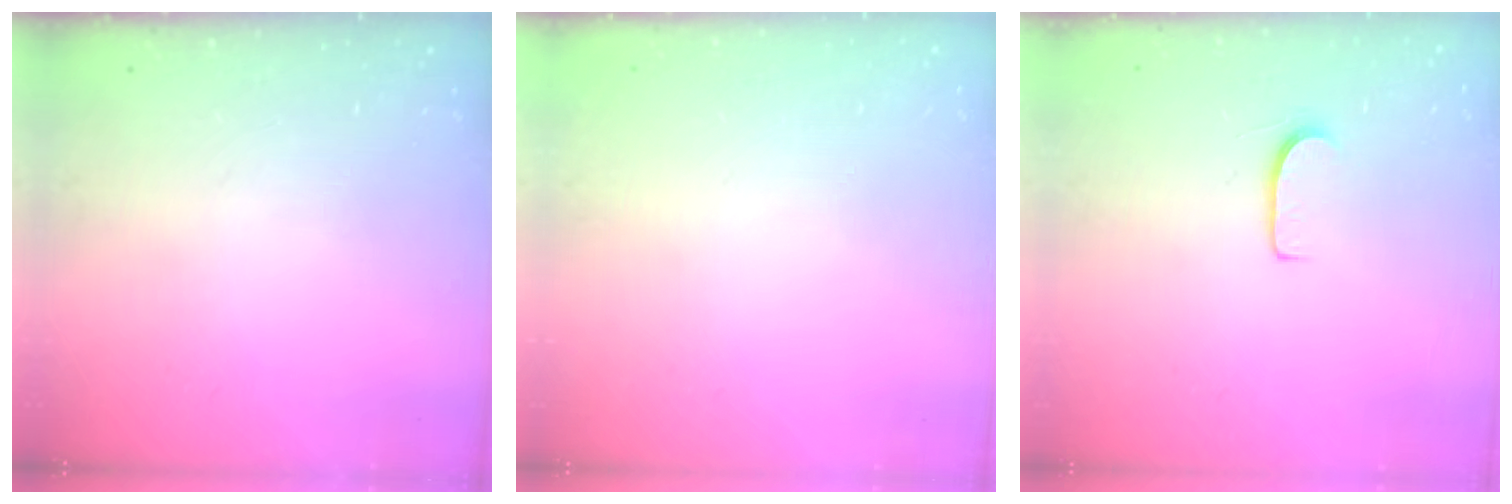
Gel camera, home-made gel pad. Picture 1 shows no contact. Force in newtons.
{"total": 0.0}
{"total": 5.8, "press": 5.8, "slide": 0.4}